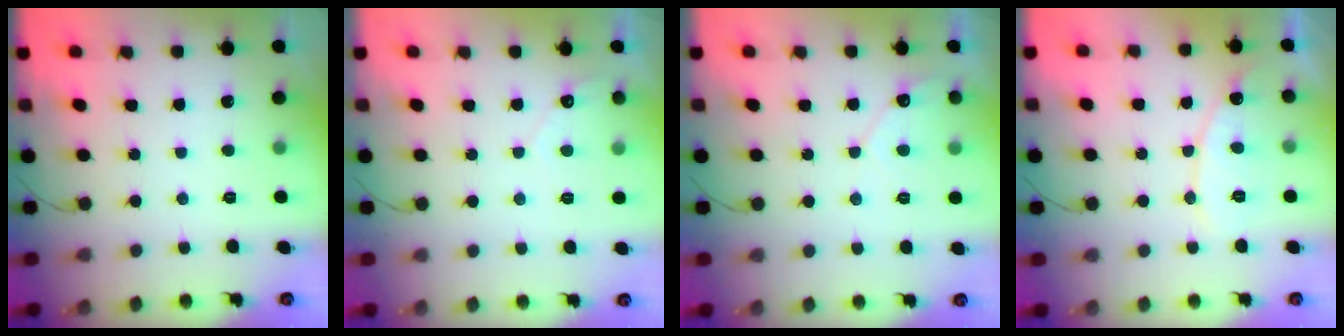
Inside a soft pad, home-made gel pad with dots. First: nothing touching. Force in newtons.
{"total": 2.7, "press": 2.7, "slide": 0.2}
{"total": 4.6, "press": 4.6, "slide": 0.3}
{"total": 8.9, "press": 8.9, "slide": 0.7}